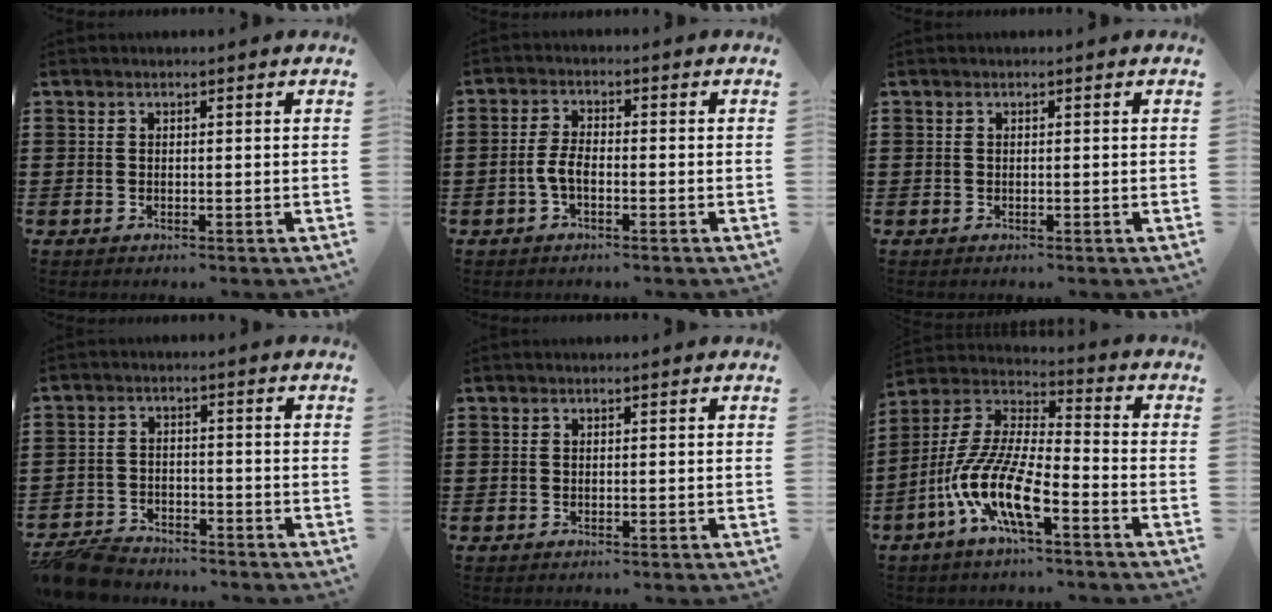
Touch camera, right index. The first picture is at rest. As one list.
[{"total": 3.4, "force": [-1.4, 1.3, 2.9], "torque": [-0.074, -0.006, -0.031]}, {"total": 0.0}, {"total": 5.9, "force": [-5.7, 1.2, 1.1], "torque": [-0.040, 0.006, -0.116]}, {"total": 0.0}, {"total": 11.4, "force": [-6.6, 2.7, 8.9], "torque": [-0.224, -0.026, -0.135]}]